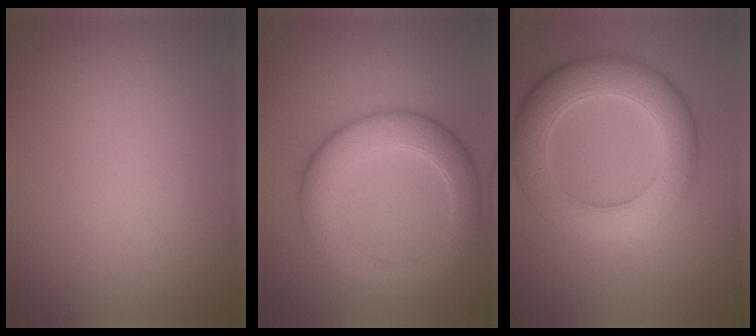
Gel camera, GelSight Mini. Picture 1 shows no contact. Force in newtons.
{"total": 5.8, "press": 5.8, "slide": 0.5}
{"total": 7.3, "press": 7.3, "slide": 0.3}